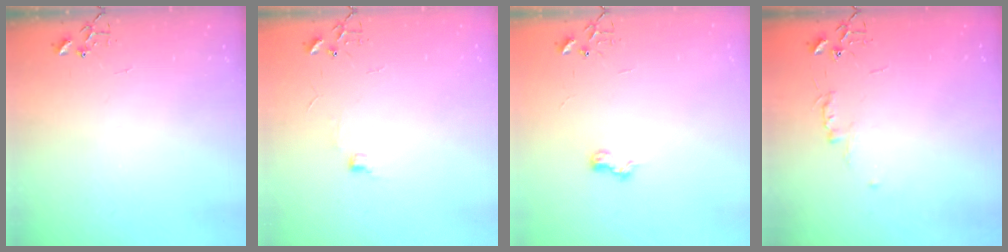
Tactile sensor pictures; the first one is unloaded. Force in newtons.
{"total": 5.6, "press": 5.6, "slide": 0.7}
{"total": 6.3, "press": 6.3, "slide": 0.8}
{"total": 4.8, "press": 4.7, "slide": 0.6}